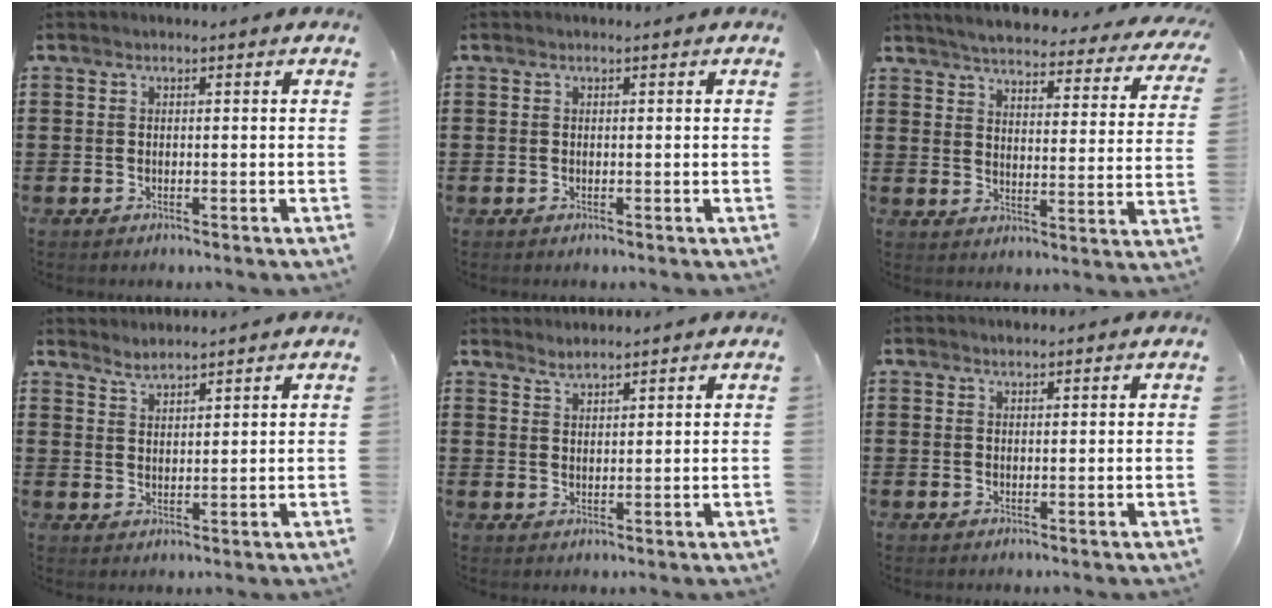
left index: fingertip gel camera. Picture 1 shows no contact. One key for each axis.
{"total": 0.0}
{"total": 4.6, "fx": 4.4, "fy": -0.1, "fz": 1.4, "tx": -0.050, "ty": -0.035, "tz": 0.071}
{"total": 2.6, "fx": 2.6, "fy": 0.1, "fz": 0.0, "tx": -0.006, "ty": -0.006, "tz": 0.050}
{"total": 2.1, "fx": 2.1, "fy": 0.1, "fz": 0.1, "tx": -0.007, "ty": 0.000, "tz": 0.042}
{"total": 0.9, "fx": 0.9, "fy": 0.2, "fz": 0.2, "tx": -0.004, "ty": 0.000, "tz": 0.018}